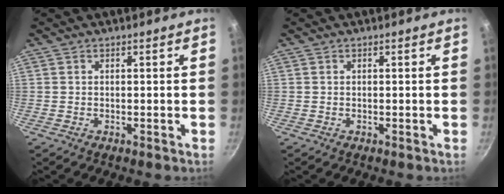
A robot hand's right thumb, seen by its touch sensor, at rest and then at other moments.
{"total": 0.0}